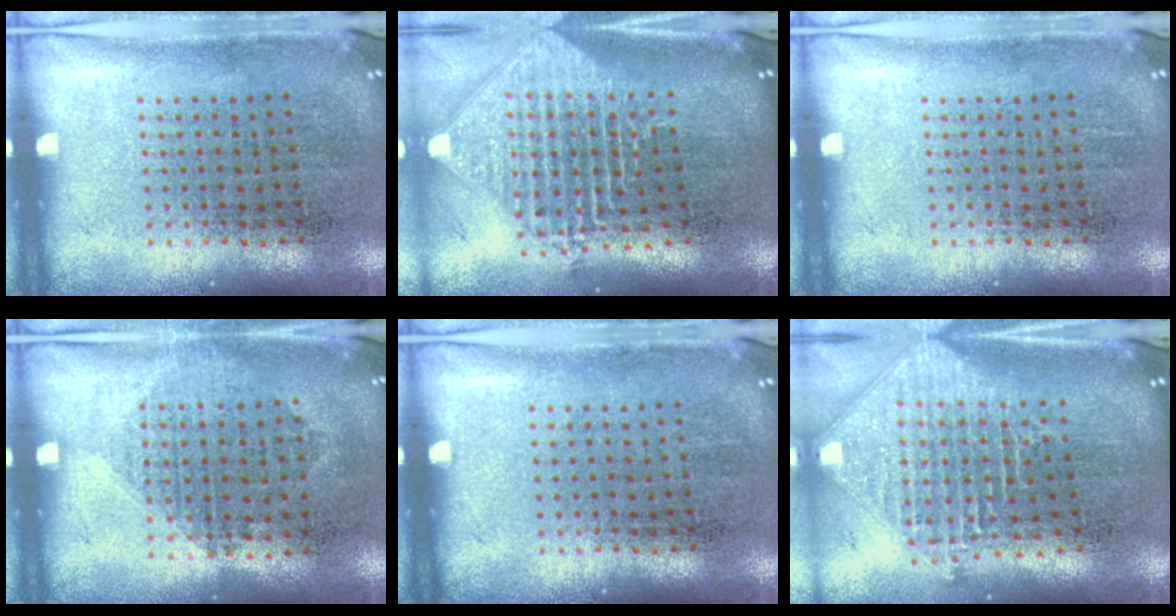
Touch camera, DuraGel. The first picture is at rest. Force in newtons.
{"total": 2.3, "press": 1.8, "slide": 1.5}
{"total": 0.0}
{"total": 1.0, "press": 0.9, "slide": 0.4}
{"total": 0.0}
{"total": 2.5, "press": 2.0, "slide": 1.6}